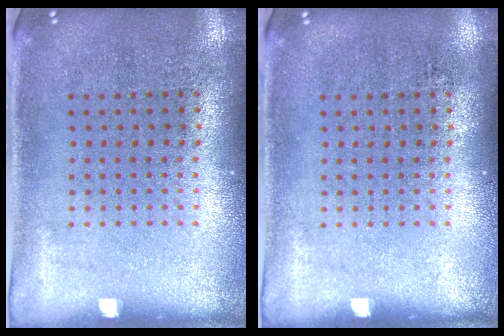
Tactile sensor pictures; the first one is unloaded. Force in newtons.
{"total": 0.0}